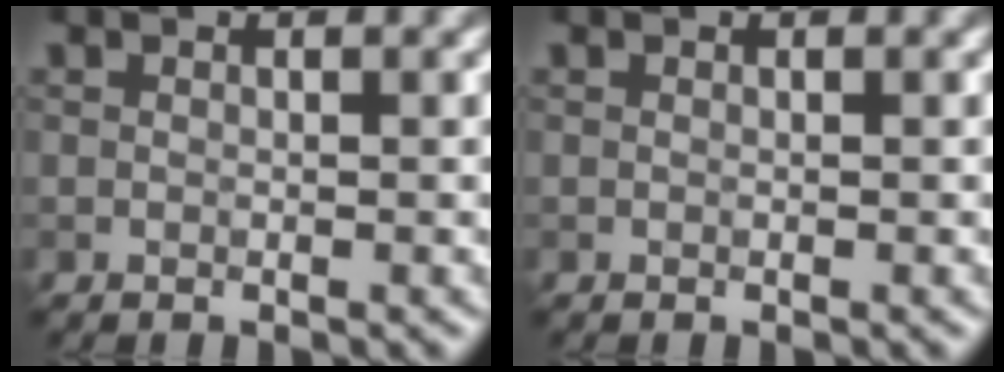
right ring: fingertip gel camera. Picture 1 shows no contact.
{"total": 0.0}